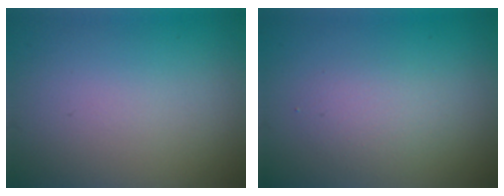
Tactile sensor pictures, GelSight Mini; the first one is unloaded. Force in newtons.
{"total": 2.1, "press": 2.1, "slide": 0.1}